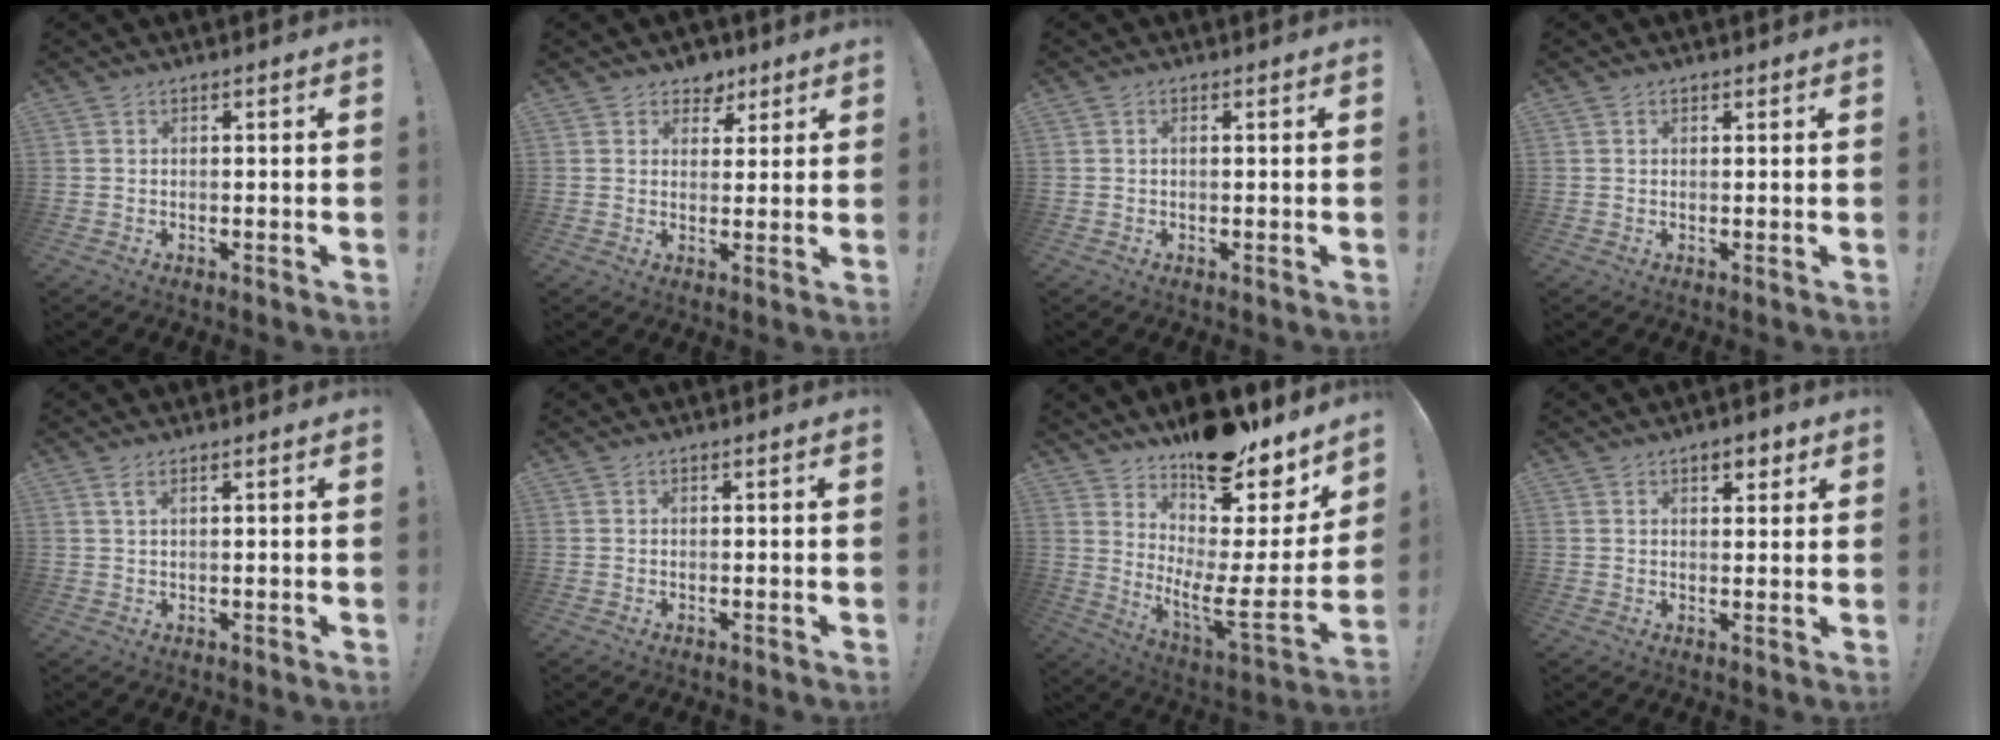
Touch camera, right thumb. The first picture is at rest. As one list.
[{"total": 5.6, "force": [3.6, 4.1, 0.9], "torque": [-0.006, -0.024, 0.069]}, {"total": 0.8, "force": [-0.2, 0.3, 0.7], "torque": [-0.021, 0.005, -0.002]}, {"total": 0.5, "force": [0.4, 0.4, 0.1], "torque": [0.002, -0.001, 0.006]}, {"total": 2.4, "force": [1.1, 0.8, 2.0], "torque": [-0.039, 0.000, 0.021]}, {"total": 0.0}, {"total": 18.7, "force": [11.8, 5.1, 13.5], "torque": [-0.198, -0.106, 0.199]}, {"total": 3.8, "force": [2.2, 2.3, 2.0], "torque": [-0.013, -0.008, 0.034]}]